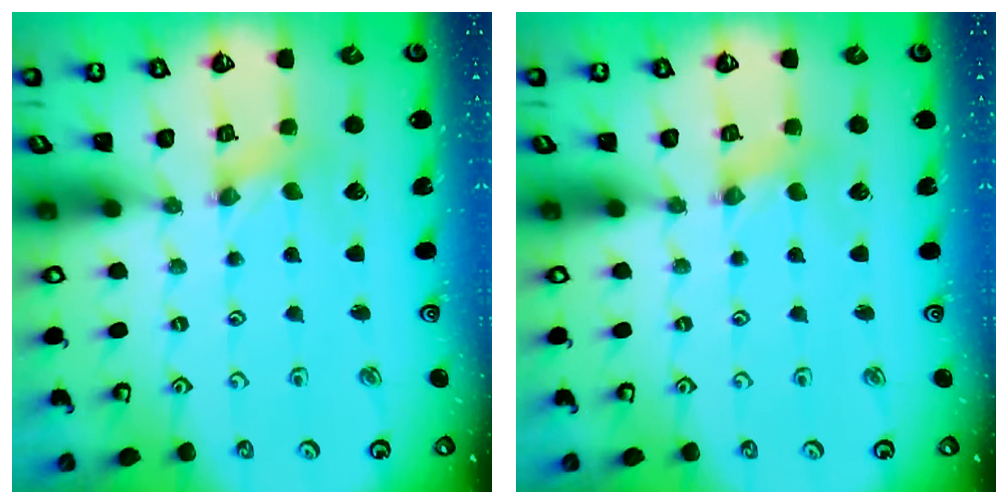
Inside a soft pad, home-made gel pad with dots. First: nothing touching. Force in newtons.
{"total": 1.3, "press": 1.3, "slide": 0.3}